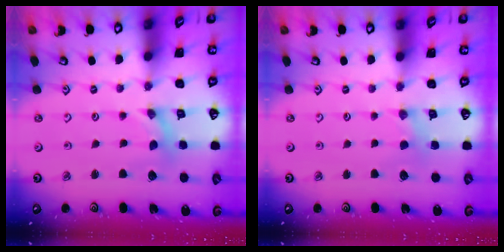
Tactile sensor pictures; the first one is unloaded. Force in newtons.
{"total": 1.8, "press": 1.7, "slide": 0.4}